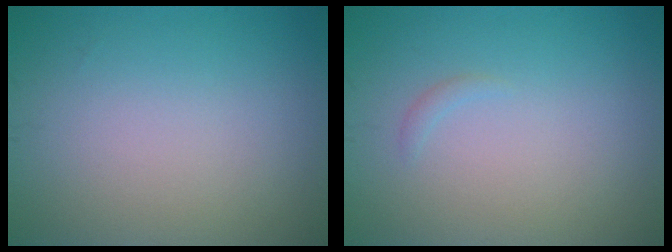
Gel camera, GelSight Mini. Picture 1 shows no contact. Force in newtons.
{"total": 0.5, "press": 0.5, "slide": 0.1}